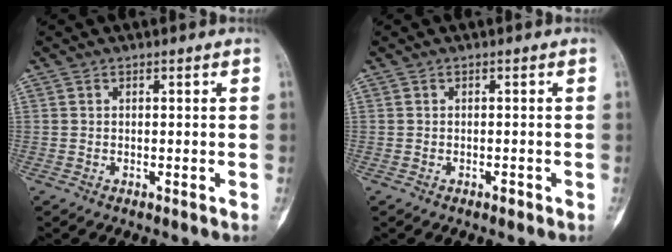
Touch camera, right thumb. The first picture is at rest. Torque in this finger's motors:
{"motor_torque": [0.26, 0.05, 0.18, -0.34, 0.00]}